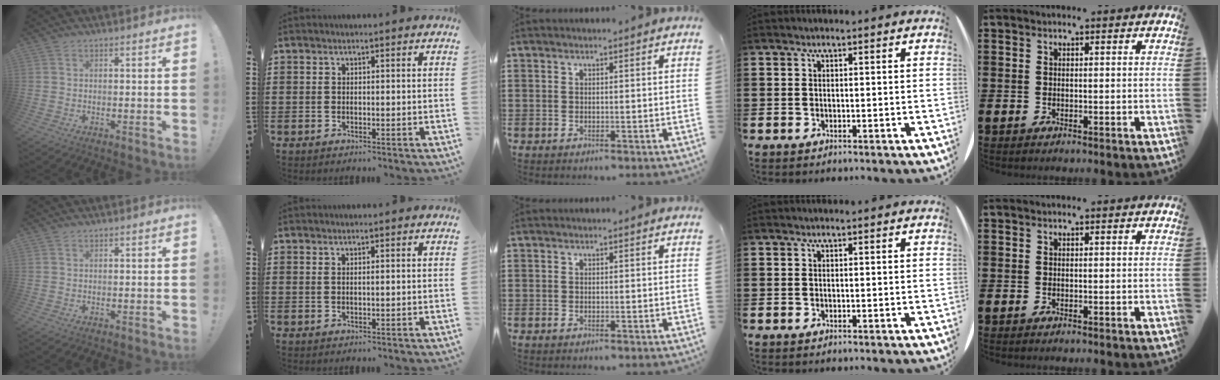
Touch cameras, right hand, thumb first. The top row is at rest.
{"thumb": {"total": 0.7, "force": [0.6, 0.1, 0.2], "torque": [-0.004, 0.000, 0.012]}, "index": {"total": 0.6, "force": [0.2, 0.1, 0.5], "torque": [-0.010, 0.000, 0.005]}}